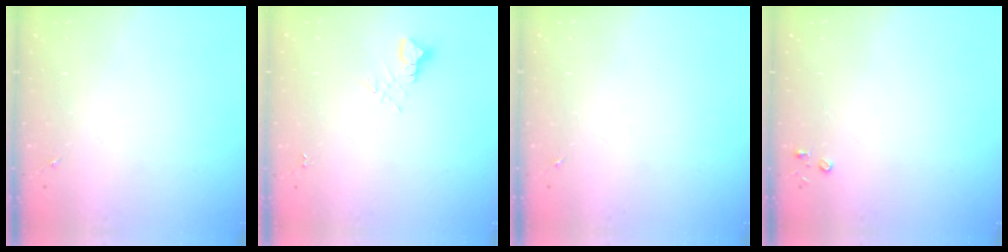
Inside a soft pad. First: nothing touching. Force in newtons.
{"total": 3.8, "press": 3.8, "slide": 0.4}
{"total": 0.0}
{"total": 2.8, "press": 2.8, "slide": 0.3}